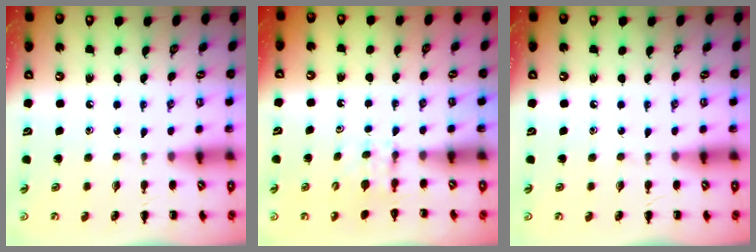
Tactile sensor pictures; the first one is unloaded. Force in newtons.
{"total": 3.7, "press": 3.3, "slide": 1.5}
{"total": 0.0}